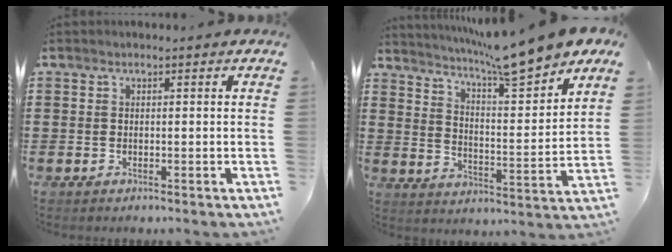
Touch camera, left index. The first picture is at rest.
{"total": 8.6, "force": [8.1, -0.5, 2.9], "torque": [-0.073, -0.062, 0.135]}